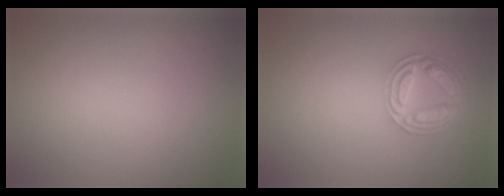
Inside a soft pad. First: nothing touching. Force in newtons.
{"total": 4.3, "press": 3.5, "slide": 2.5}